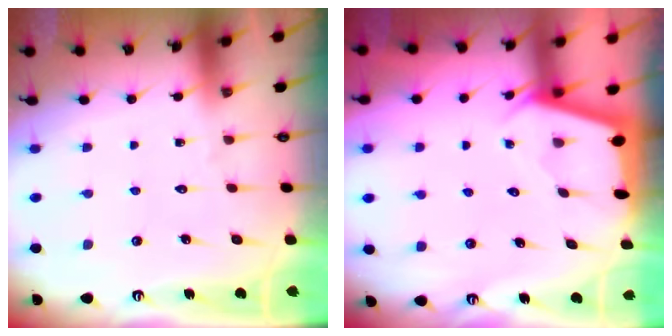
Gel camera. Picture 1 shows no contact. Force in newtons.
{"total": 2.1, "press": 2.1, "slide": 0.4}